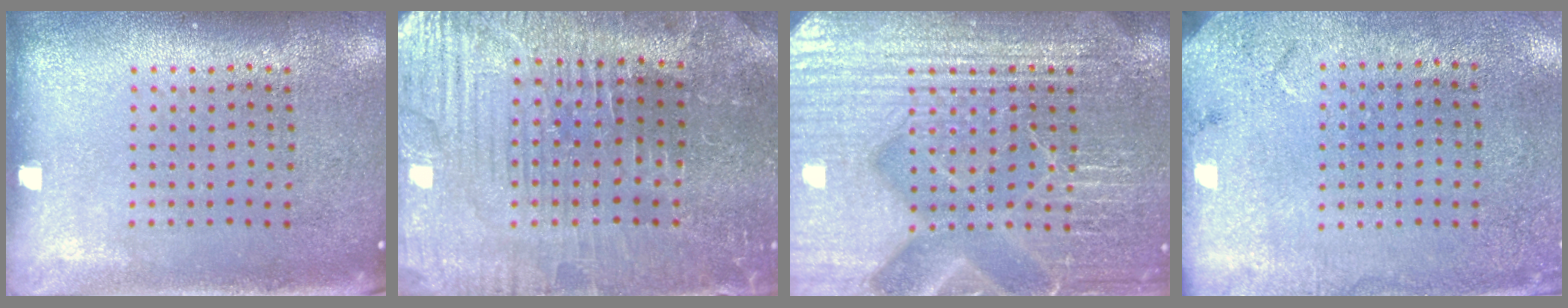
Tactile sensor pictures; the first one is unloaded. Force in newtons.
{"total": 3.6, "press": 3.6, "slide": 0.4}
{"total": 7.6, "press": 7.5, "slide": 1.1}
{"total": 2.7, "press": 2.2, "slide": 1.6}